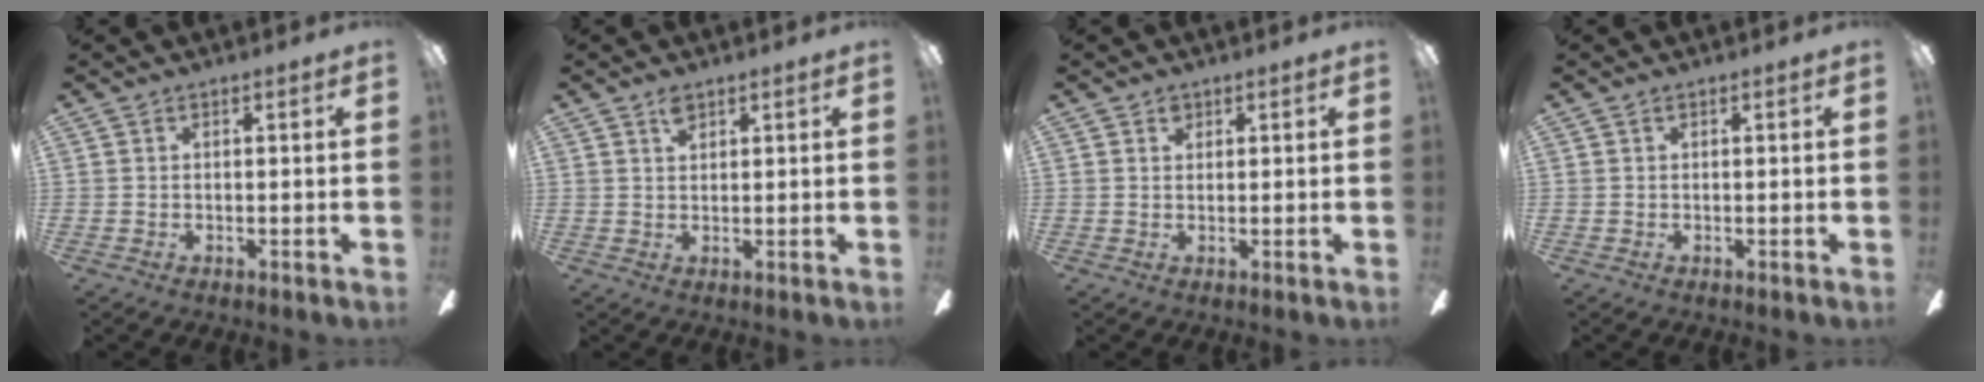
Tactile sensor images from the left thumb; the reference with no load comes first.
{"total": 2.5, "force": [1.8, 1.2, 1.2], "torque": [-0.020, -0.004, 0.032]}
{"total": 1.7, "force": [1.1, 1.1, 0.7], "torque": [-0.008, -0.002, 0.019]}
{"total": 0.0}